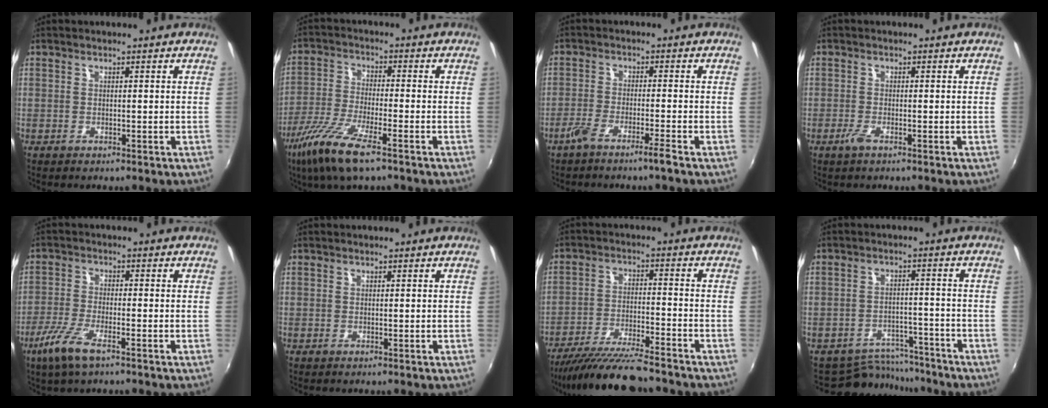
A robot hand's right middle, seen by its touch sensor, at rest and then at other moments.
{"total": 11.4, "force": [-7.2, 2.1, 8.6], "torque": [-0.190, -0.027, -0.145]}
{"total": 4.3, "force": [-3.3, -0.5, 2.7], "torque": [-0.073, -0.003, -0.066]}
{"total": 1.8, "force": [-1.1, 0.2, 1.4], "torque": [-0.029, -0.005, -0.023]}
{"total": 7.3, "force": [-4.6, 1.6, 5.4], "torque": [-0.130, -0.015, -0.090]}
{"total": 0.0}
{"total": 14.2, "force": [-12.6, 1.2, 6.5], "torque": [-0.141, -0.031, -0.211]}
{"total": 8.1, "force": [-7.5, 3.0, -0.1], "torque": [-0.008, 0.020, -0.108]}